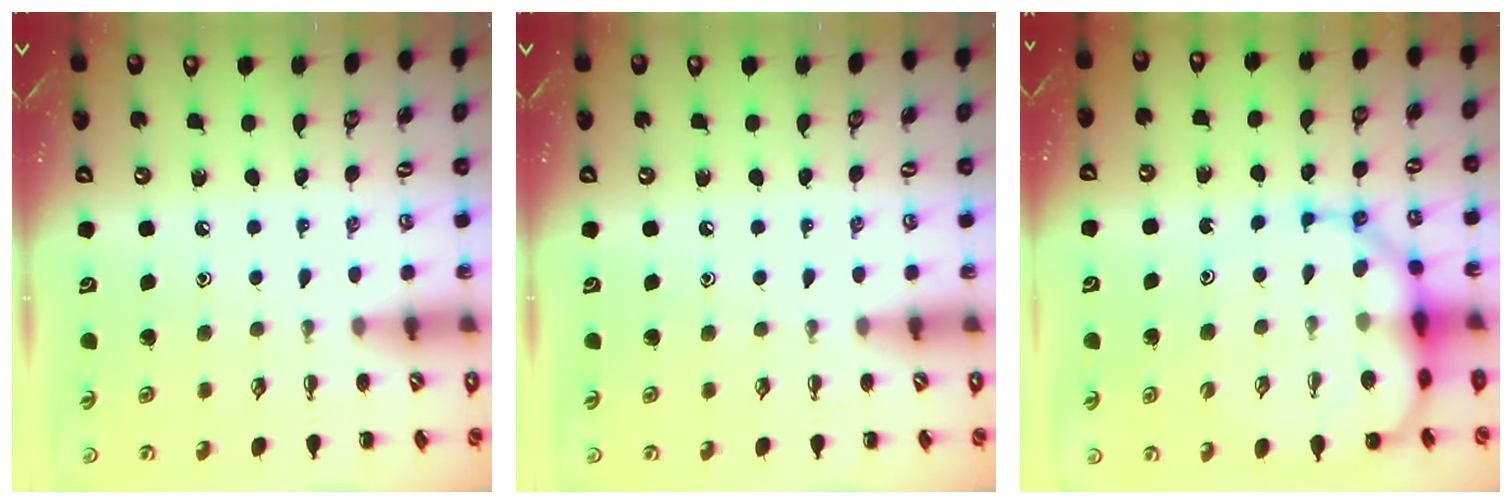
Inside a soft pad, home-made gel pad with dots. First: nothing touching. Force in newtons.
{"total": 0.0}
{"total": 11.7, "press": 11.3, "slide": 3.2}